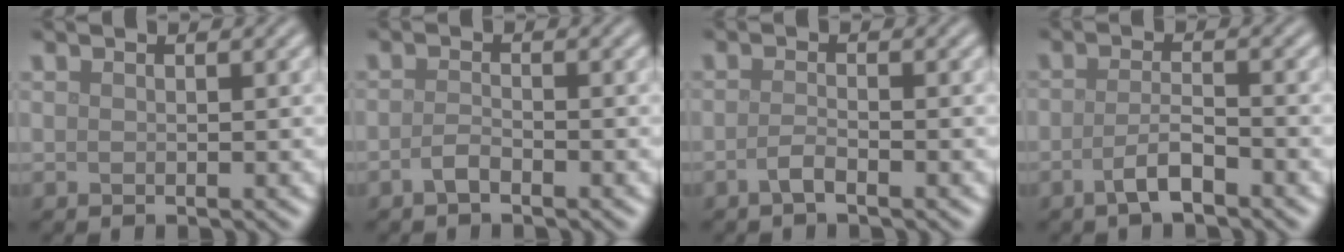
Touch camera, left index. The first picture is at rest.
{"total": 1.3, "force": [-0.9, 0.4, 0.9], "torque": [-0.021, 0.003, -0.020]}
{"total": 1.4, "force": [-0.9, 0.4, 1.1], "torque": [-0.022, 0.003, -0.020]}
{"total": 2.6, "force": [-1.5, 0.7, 2.0], "torque": [-0.040, 0.005, -0.033]}